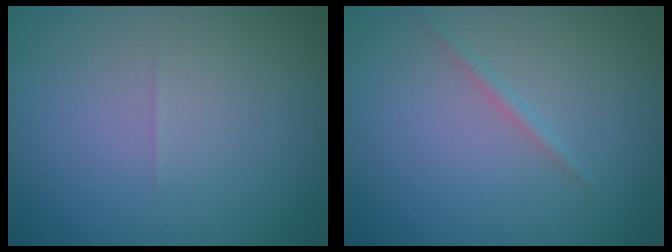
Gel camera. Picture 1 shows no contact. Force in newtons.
{"total": 0.7, "press": 0.7, "slide": 0.0}